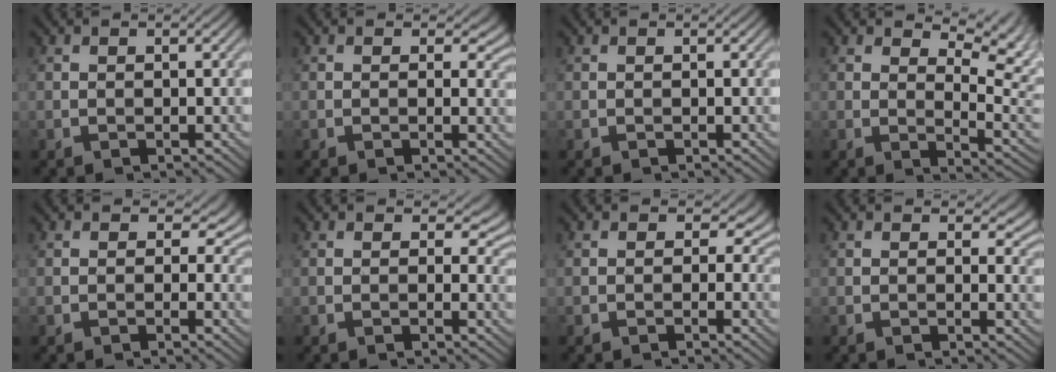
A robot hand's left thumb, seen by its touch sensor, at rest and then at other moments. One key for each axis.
{"total": 3.8, "fx": 1.7, "fy": 2.4, "fz": 2.4, "tx": -0.035, "ty": -0.005, "tz": 0.016}
{"total": 0.0}
{"total": 8.0, "fx": 3.6, "fy": 3.7, "fz": 6.2, "tx": -0.087, "ty": 0.000, "tz": 0.049}
{"total": 4.4, "fx": 1.2, "fy": 3.1, "fz": 2.9, "tx": -0.039, "ty": 0.002, "tz": 0.003}
{"total": 4.2, "fx": 1.6, "fy": 2.7, "fz": 2.7, "tx": -0.036, "ty": -0.003, "tz": 0.014}
{"total": 4.3, "fx": 0.8, "fy": 3.3, "fz": 2.8, "tx": -0.040, "ty": -0.001, "tz": -0.003}
{"total": 4.1, "fx": 2.0, "fy": 2.5, "fz": 2.6, "tx": -0.038, "ty": -0.005, "tz": 0.024}